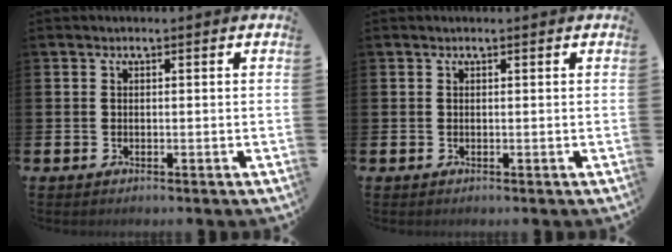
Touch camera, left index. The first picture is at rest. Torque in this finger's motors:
{"motor_torque": [0.50, -0.80, 0.00, 0.00]}